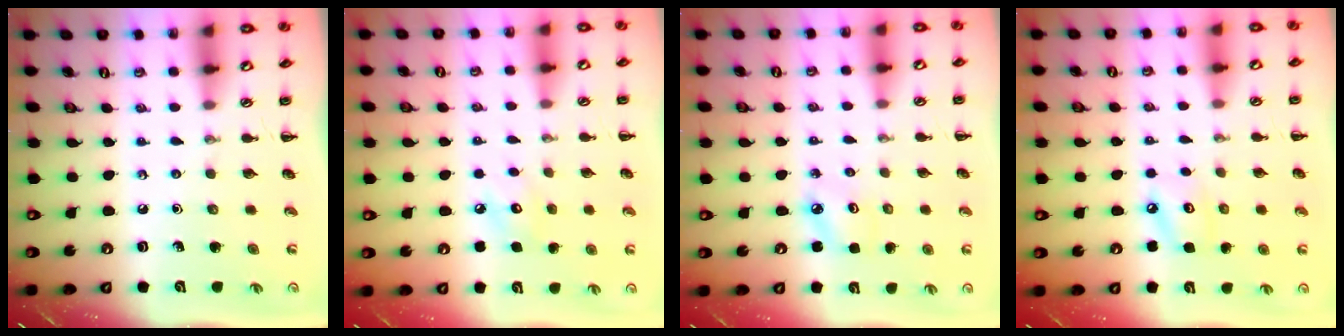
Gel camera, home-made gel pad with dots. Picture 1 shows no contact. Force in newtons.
{"total": 5.8, "press": 5.7, "slide": 1.3}
{"total": 3.0, "press": 2.9, "slide": 0.6}
{"total": 5.1, "press": 5.0, "slide": 0.9}